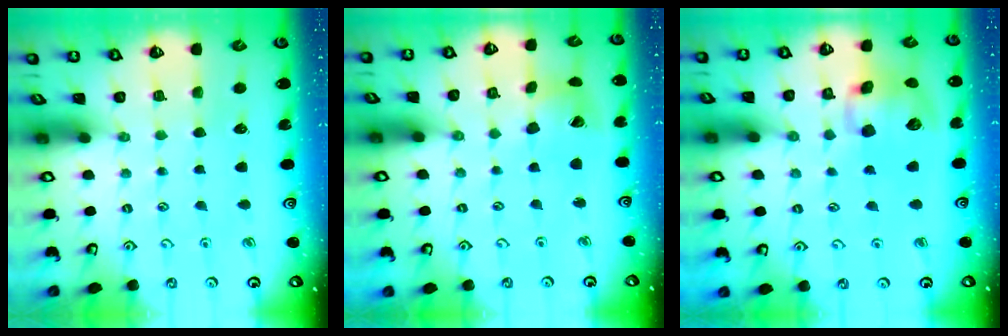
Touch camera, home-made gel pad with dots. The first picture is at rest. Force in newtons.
{"total": 10.8, "press": 10.7, "slide": 1.5}
{"total": 12.0, "press": 11.8, "slide": 2.0}